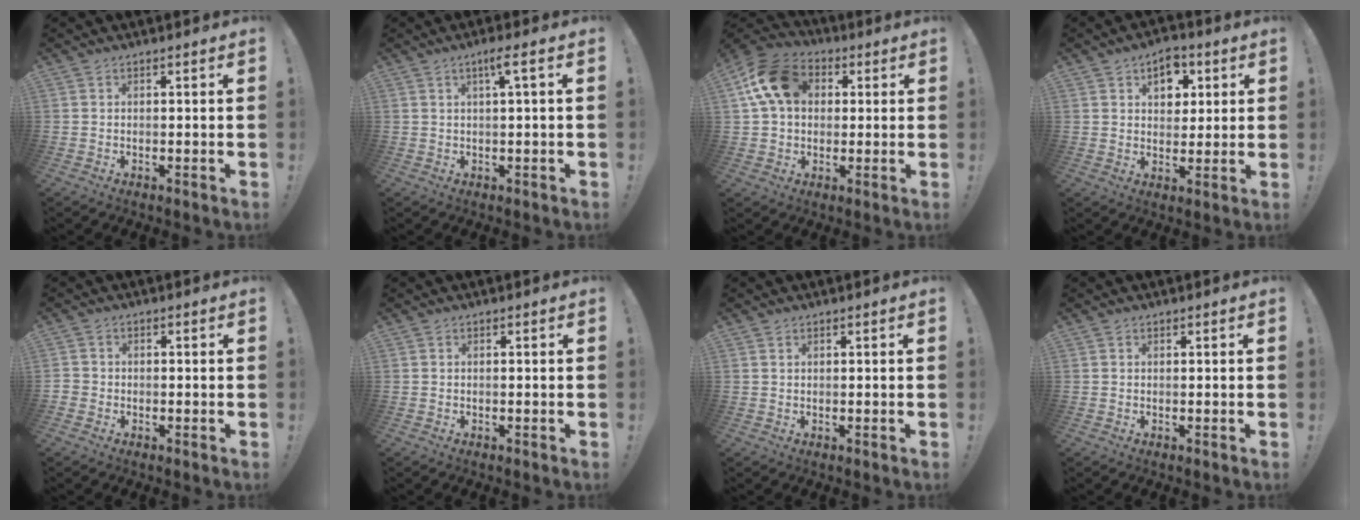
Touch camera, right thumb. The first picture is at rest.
{"total": 4.1, "force": [1.3, 0.0, 3.9], "torque": [-0.067, -0.001, 0.013]}
{"total": 15.0, "force": [4.0, 11.2, 9.2], "torque": [-0.159, 0.004, 0.081]}
{"total": 8.3, "force": [3.6, 6.2, 4.3], "torque": [-0.048, -0.013, 0.064]}
{"total": 1.7, "force": [-0.8, 1.4, 0.6], "torque": [-0.009, 0.006, -0.013]}
{"total": 0.0}
{"total": 0.5, "force": [0.4, 0.3, 0.2], "torque": [0.002, -0.002, 0.007]}
{"total": 0.0}